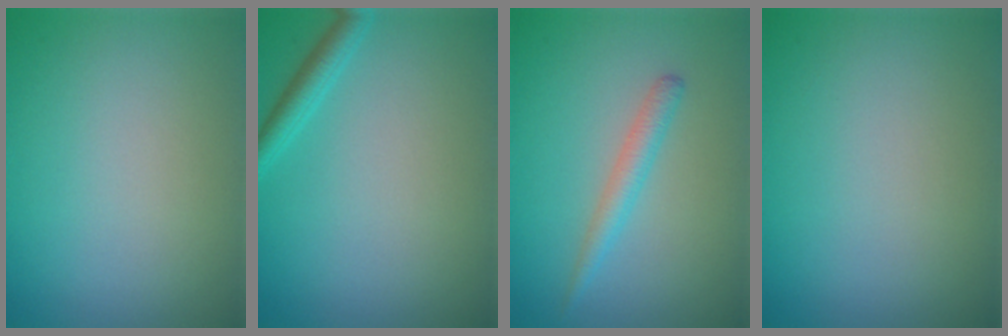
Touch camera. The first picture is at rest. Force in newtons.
{"total": 1.9, "press": 1.9, "slide": 0.2}
{"total": 1.8, "press": 1.8, "slide": 0.0}
{"total": 0.0}